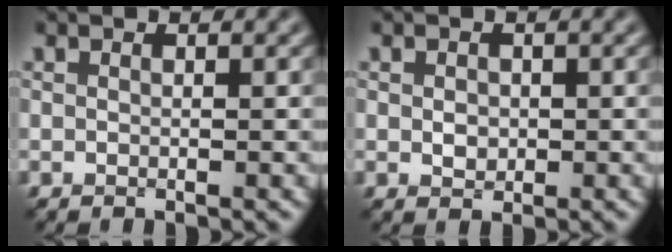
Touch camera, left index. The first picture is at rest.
{"total": 1.3, "force": [-0.1, 1.0, 0.8], "torque": [-0.018, -0.001, -0.002]}